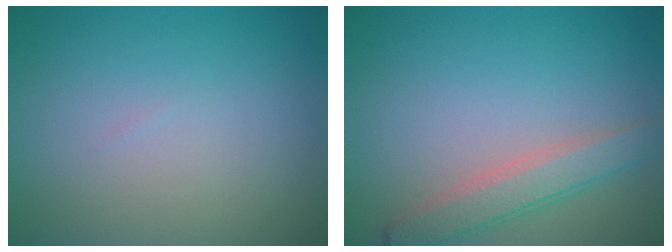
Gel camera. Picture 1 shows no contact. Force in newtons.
{"total": 2.9, "press": 2.9, "slide": 0.1}